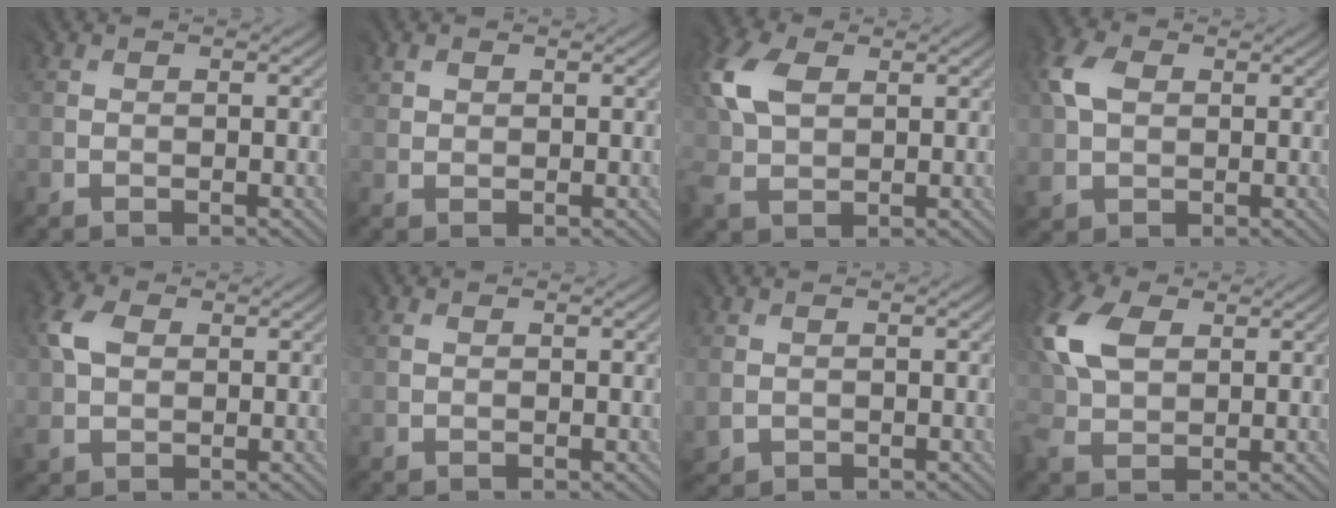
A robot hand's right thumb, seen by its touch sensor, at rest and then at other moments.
{"total": 1.9, "force": [1.6, 1.1, 0.3], "torque": [-0.006, 0.002, 0.029]}
{"total": 8.6, "force": [3.0, 5.6, 5.8], "torque": [-0.174, 0.021, 0.053]}
{"total": 5.3, "force": [1.5, 4.1, 2.9], "torque": [-0.098, 0.005, 0.025]}
{"total": 4.8, "force": [1.4, 3.8, 2.5], "torque": [-0.085, 0.005, 0.025]}
{"total": 0.7, "force": [0.4, 0.4, 0.4], "torque": [-0.008, 0.000, 0.009]}
{"total": 1.2, "force": [0.0, 1.2, -0.1], "torque": [-0.006, -0.007, 0.005]}
{"total": 9.7, "force": [3.4, 6.2, 6.5], "torque": [-0.193, 0.025, 0.060]}